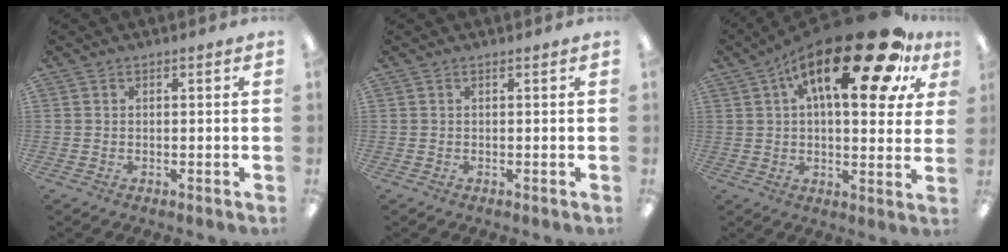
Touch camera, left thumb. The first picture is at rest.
{"total": 0.0}
{"total": 24.3, "force": [12.4, 8.6, 19.0], "torque": [-0.283, -0.056, 0.195]}